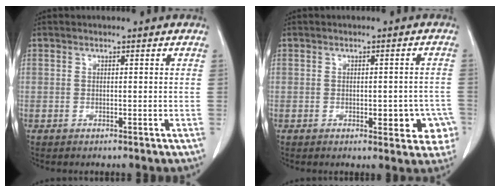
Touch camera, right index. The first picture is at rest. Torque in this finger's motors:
{"motor_torque": [0.11, 0.08, 0.07, 0.04]}